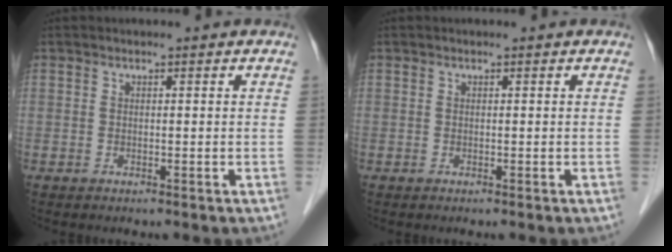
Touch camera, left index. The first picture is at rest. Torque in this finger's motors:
{"motor_torque": [0.00, 0.00, 0.00, 0.00]}